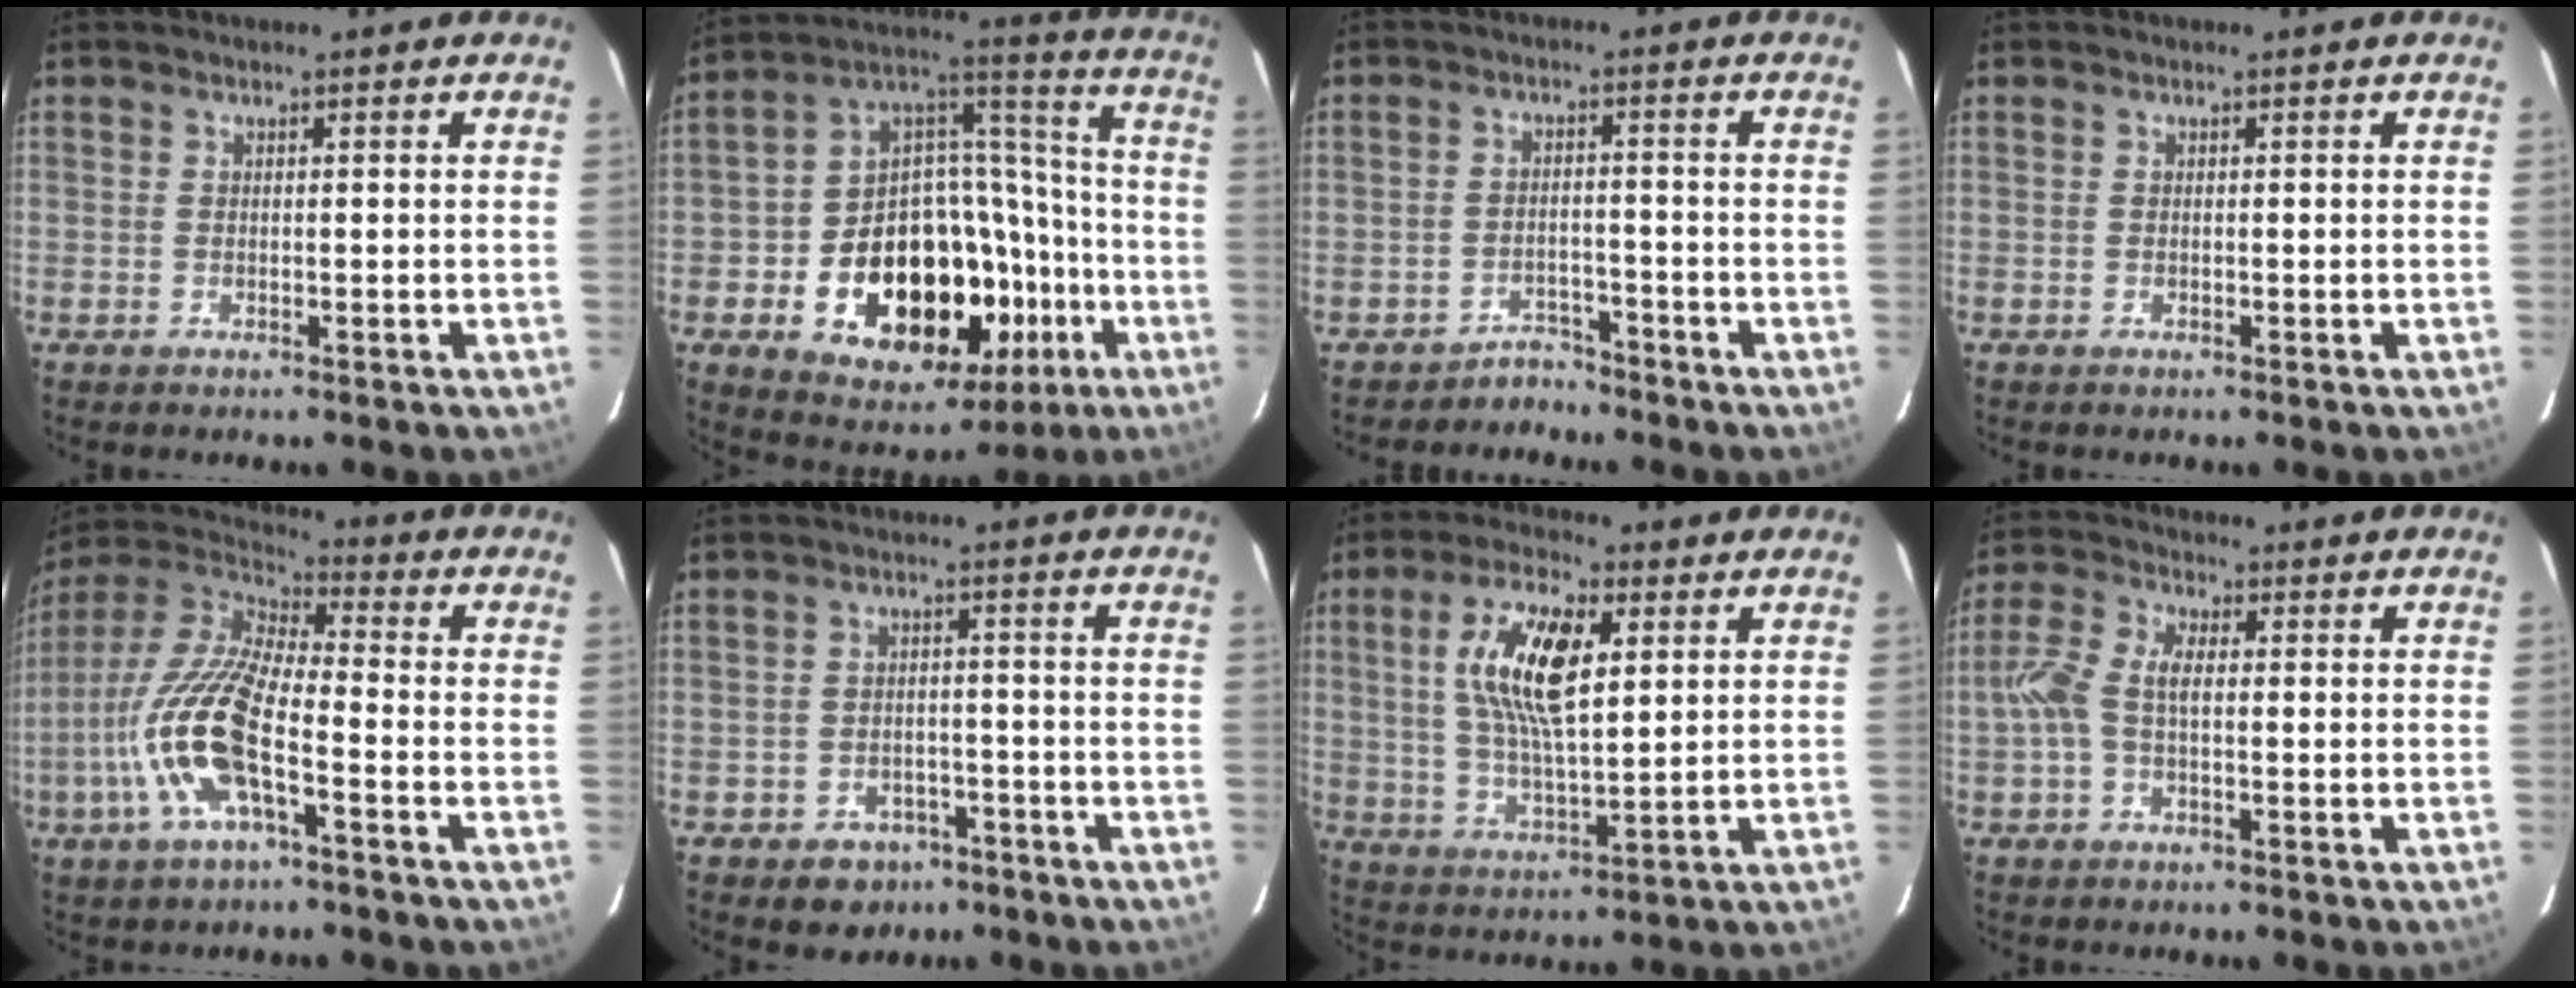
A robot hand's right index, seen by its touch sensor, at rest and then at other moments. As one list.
[{"total": 27.2, "force": [-10.2, 17.7, 18.0], "torque": [-0.317, 0.037, -0.134]}, {"total": 3.8, "force": [-3.2, 1.9, -0.4], "torque": [0.003, 0.013, -0.053]}, {"total": 0.0}, {"total": 16.0, "force": [-5.8, 4.7, 14.2], "torque": [-0.297, -0.007, -0.121]}, {"total": 6.4, "force": [-4.1, 4.7, 1.3], "torque": [-0.043, 0.019, -0.045]}, {"total": 13.3, "force": [3.9, 4.9, 11.7], "torque": [-0.225, 0.010, 0.075]}, {"total": 6.6, "force": [-0.2, 3.2, 5.8], "torque": [-0.131, 0.018, -0.008]}]